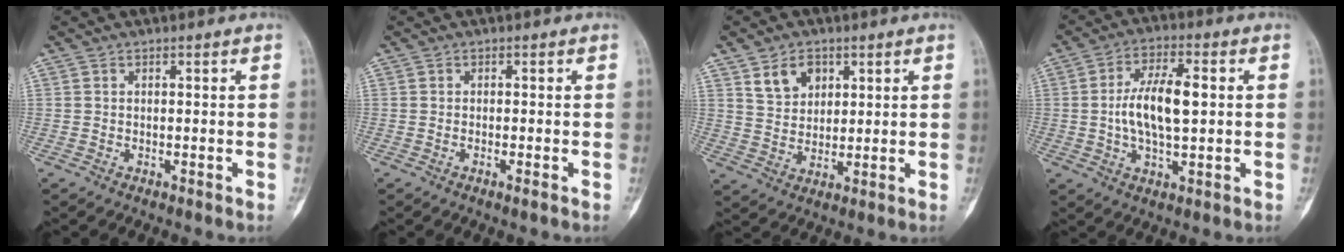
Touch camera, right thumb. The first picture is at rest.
{"total": 1.1, "force": [-0.5, 0.0, 1.0], "torque": [-0.023, -0.002, -0.011]}
{"total": 6.5, "force": [3.3, 4.6, 3.1], "torque": [-0.034, -0.018, 0.064]}
{"total": 10.9, "force": [0.5, 4.9, 9.7], "torque": [-0.178, 0.008, 0.007]}